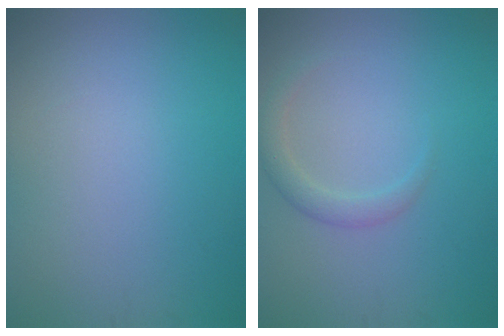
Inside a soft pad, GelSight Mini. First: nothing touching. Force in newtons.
{"total": 1.6, "press": 1.6, "slide": 0.1}